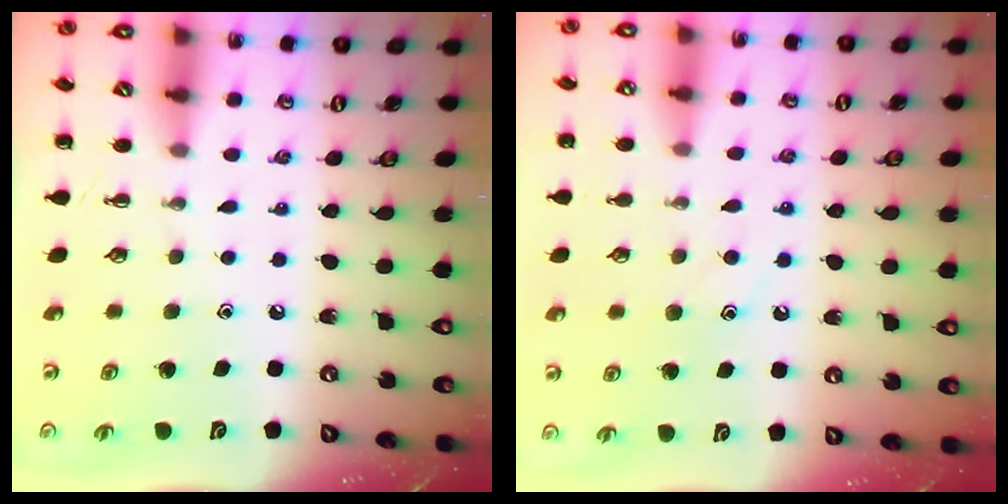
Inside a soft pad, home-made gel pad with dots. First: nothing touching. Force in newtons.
{"total": 7.6, "press": 7.5, "slide": 1.2}